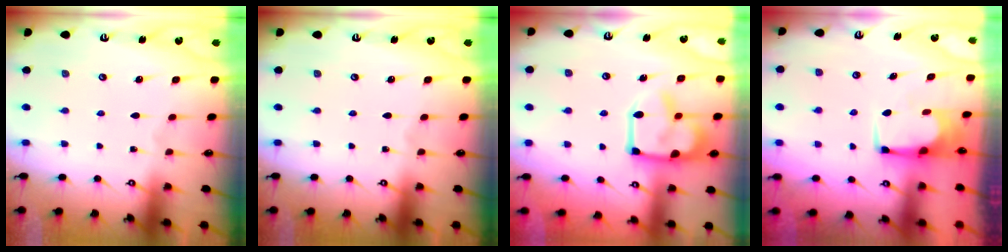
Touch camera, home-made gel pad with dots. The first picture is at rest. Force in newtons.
{"total": 0.0}
{"total": 11.4, "press": 11.4, "slide": 1.3}
{"total": 2.1, "press": 2.1, "slide": 0.1}